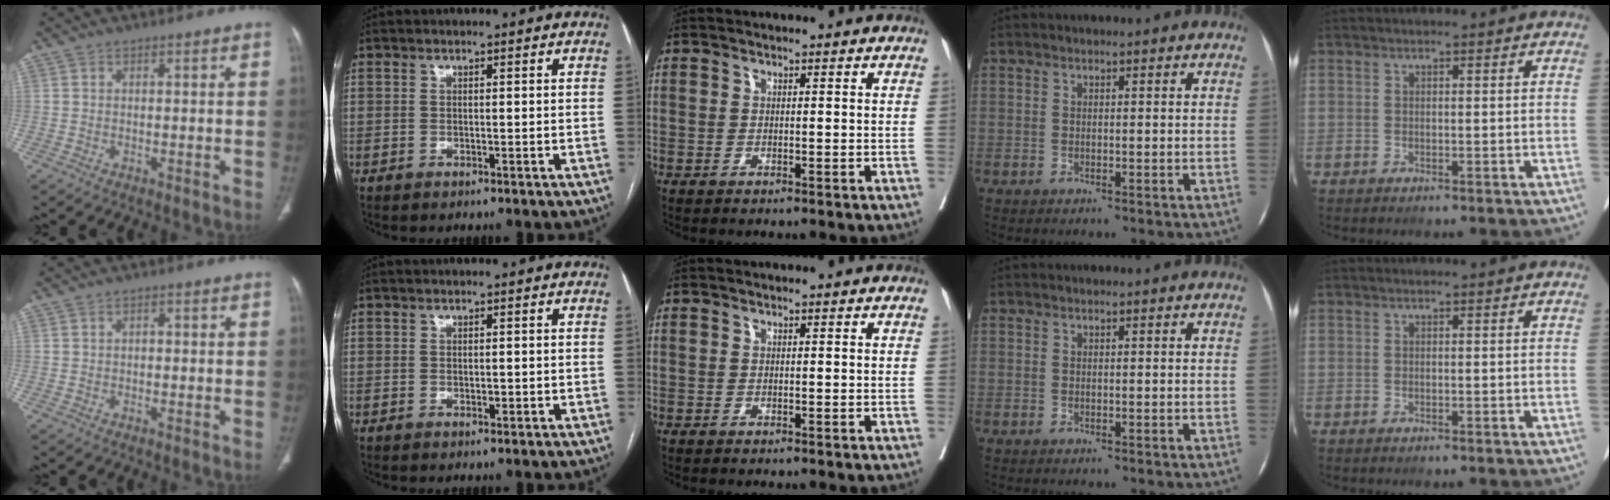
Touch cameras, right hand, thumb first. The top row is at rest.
{"thumb": {"total": 0.8, "force": [-0.1, 0.6, 0.5], "torque": [0.001, 0.004, -0.005]}, "index": {"total": 0.9, "force": [-0.1, 0.5, 0.8], "torque": [-0.011, -0.001, 0.002]}}